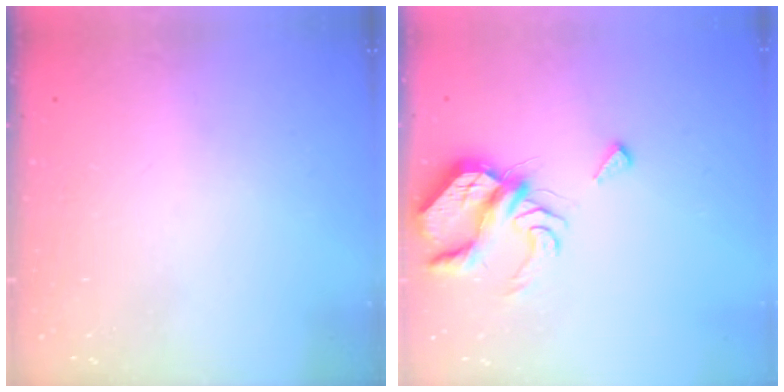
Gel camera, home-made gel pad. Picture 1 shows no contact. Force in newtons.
{"total": 7.1, "press": 7.1, "slide": 0.8}